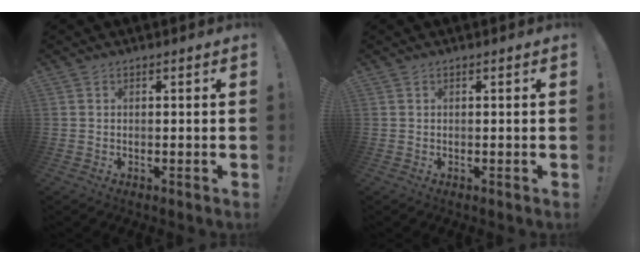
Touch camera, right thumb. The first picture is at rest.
{"total": 0.0}